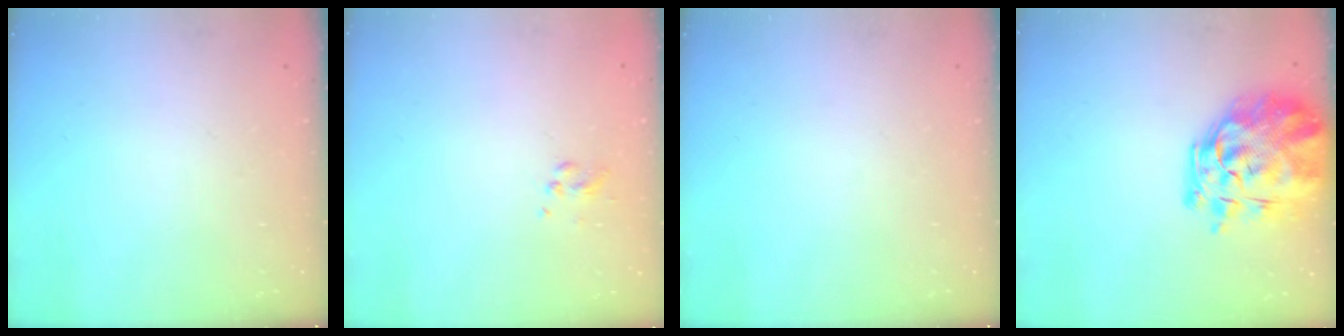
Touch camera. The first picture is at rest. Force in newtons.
{"total": 3.0, "press": 2.9, "slide": 0.8}
{"total": 0.0}
{"total": 9.5, "press": 8.9, "slide": 3.4}